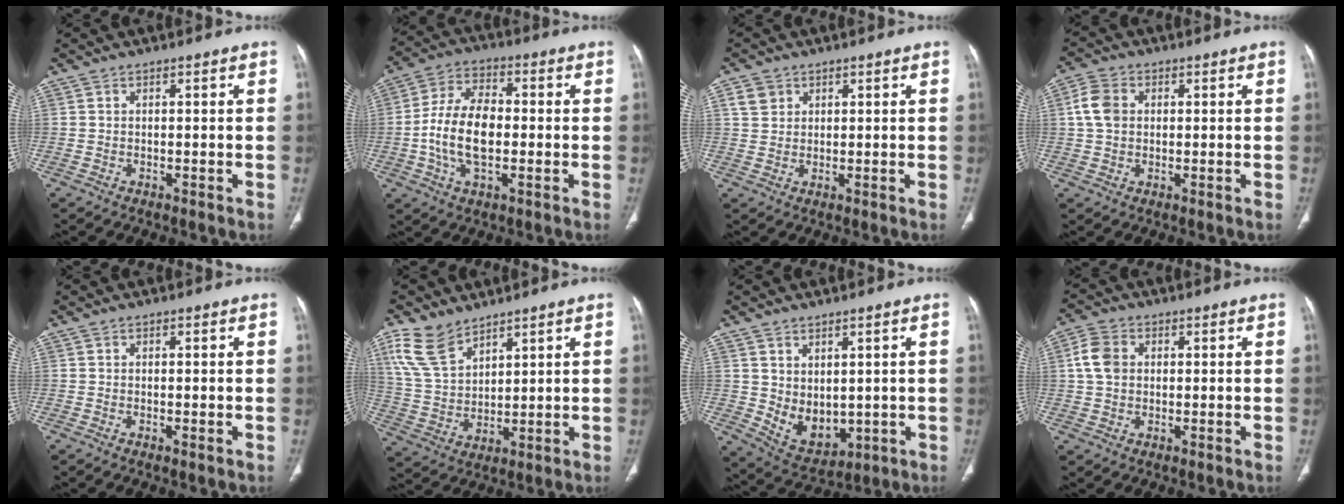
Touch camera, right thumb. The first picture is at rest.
{"total": 12.4, "force": [-1.2, 6.8, 10.4], "torque": [-0.199, 0.019, -0.027]}
{"total": 3.4, "force": [1.6, 2.8, 1.2], "torque": [-0.011, -0.004, 0.034]}
{"total": 5.4, "force": [0.8, 4.1, 3.4], "torque": [-0.067, 0.009, 0.012]}
{"total": 0.6, "force": [-0.2, 0.0, 0.5], "torque": [-0.009, -0.002, -0.004]}
{"total": 10.3, "force": [7.0, 5.5, 5.2], "torque": [-0.095, -0.025, 0.155]}
{"total": 7.6, "force": [0.8, 5.8, 4.8], "torque": [-0.050, -0.019, 0.044]}
{"total": 5.4, "force": [0.8, 4.2, 3.3], "torque": [-0.064, 0.009, 0.012]}